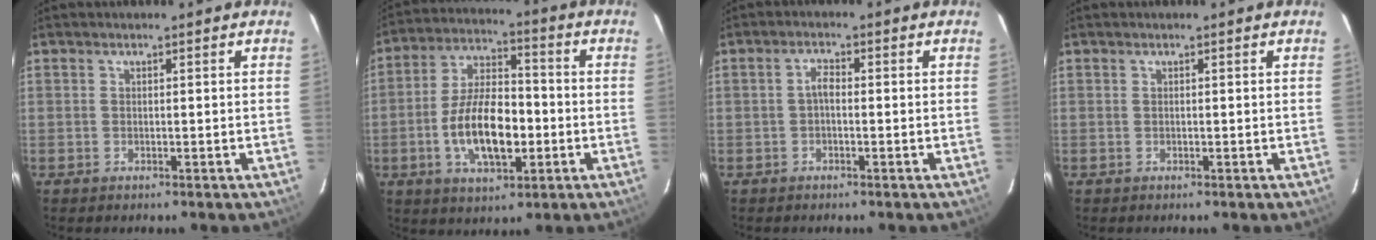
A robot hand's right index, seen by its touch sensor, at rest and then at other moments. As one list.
[{"total": 14.0, "force": [-3.4, 6.6, 11.9], "torque": [-0.232, 0.006, -0.054]}, {"total": 1.8, "force": [-0.5, 0.9, 1.5], "torque": [-0.032, 0.009, -0.011]}, {"total": 0.0}]